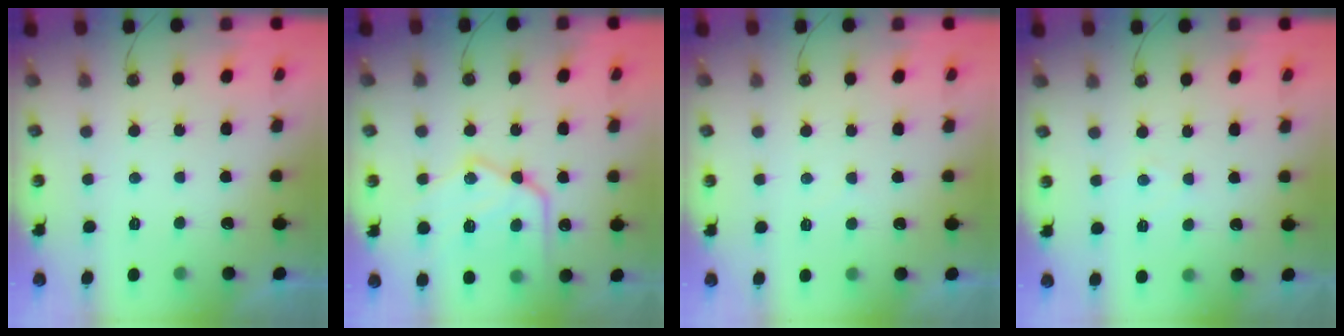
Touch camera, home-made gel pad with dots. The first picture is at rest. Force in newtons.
{"total": 18.7, "press": 18.7, "slide": 1.1}
{"total": 3.9, "press": 3.8, "slide": 0.5}
{"total": 3.1, "press": 3.1, "slide": 0.5}